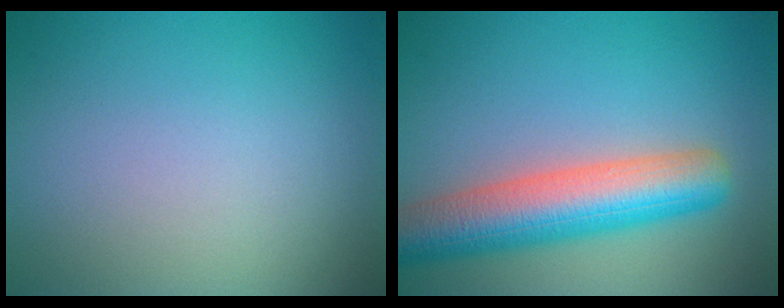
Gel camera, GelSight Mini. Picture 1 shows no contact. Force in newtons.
{"total": 8.0, "press": 8.0, "slide": 0.5}